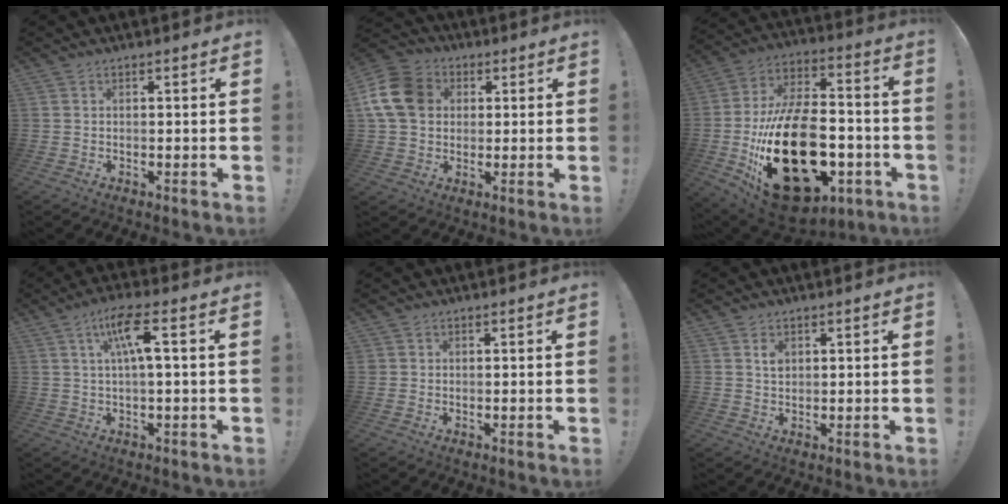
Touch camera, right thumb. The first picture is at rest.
{"total": 14.9, "force": [2.9, 12.0, 8.3], "torque": [-0.151, 0.002, 0.059]}
{"total": 34.0, "force": [-9.3, 20.3, 25.7], "torque": [-0.464, 0.056, -0.122]}
{"total": 9.4, "force": [2.5, 1.6, 8.9], "torque": [-0.155, 0.001, 0.038]}
{"total": 0.9, "force": [0.3, 0.8, 0.1], "torque": [-0.006, 0.003, 0.007]}
{"total": 2.5, "force": [1.1, 1.8, 1.4], "torque": [-0.011, -0.005, 0.016]}